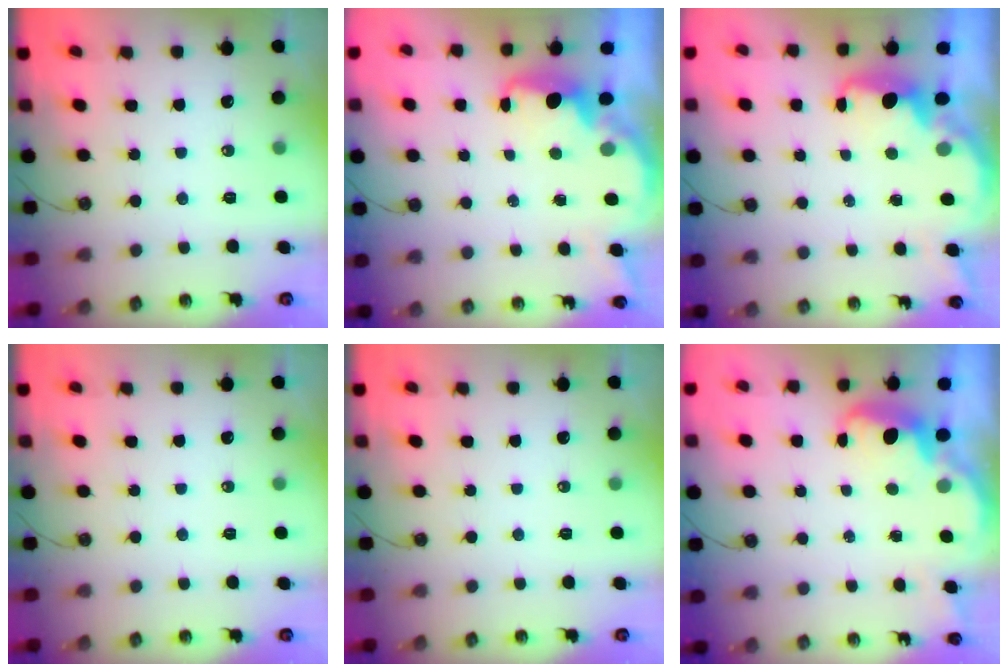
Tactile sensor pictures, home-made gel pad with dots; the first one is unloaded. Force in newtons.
{"total": 2.4, "press": 2.3, "slide": 0.7}
{"total": 2.4, "press": 2.3, "slide": 0.7}
{"total": 0.0}
{"total": 0.0}
{"total": 2.7, "press": 2.7, "slide": 0.7}